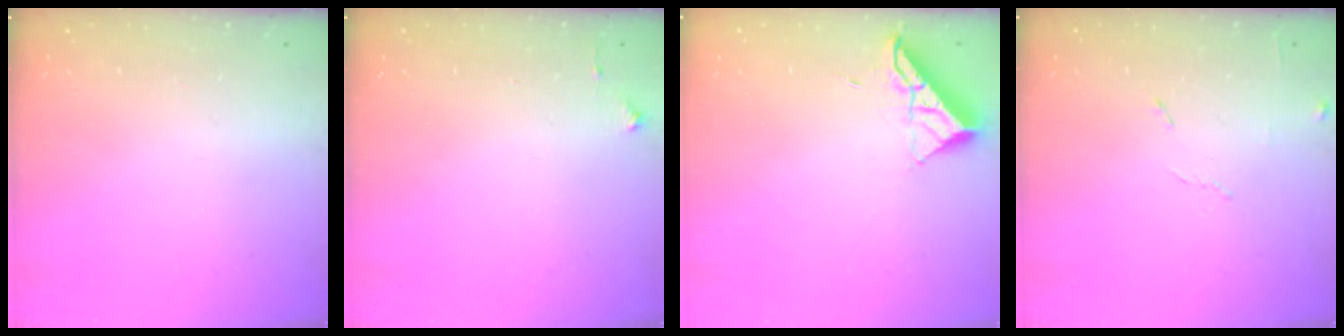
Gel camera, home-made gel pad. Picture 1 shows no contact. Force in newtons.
{"total": 2.7, "press": 2.6, "slide": 0.4}
{"total": 7.3, "press": 7.2, "slide": 0.5}
{"total": 6.4, "press": 6.3, "slide": 0.7}